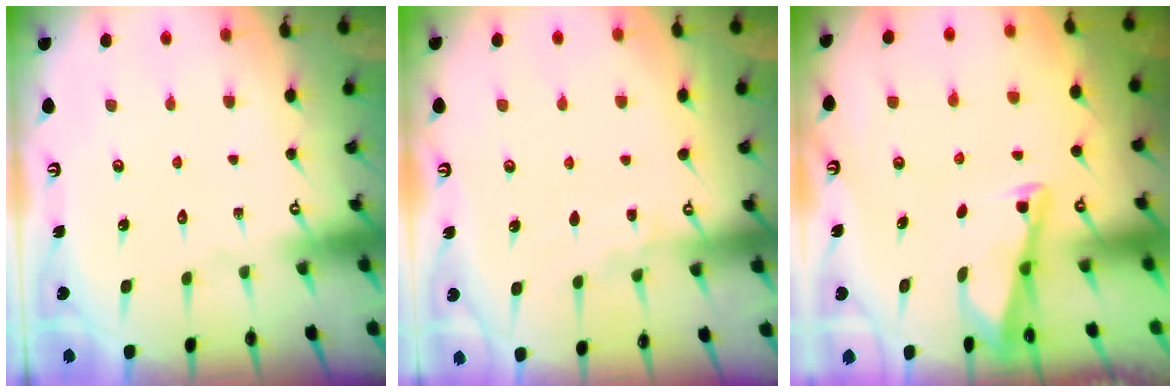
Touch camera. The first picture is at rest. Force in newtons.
{"total": 4.3, "press": 4.2, "slide": 0.5}
{"total": 2.9, "press": 2.9, "slide": 0.3}